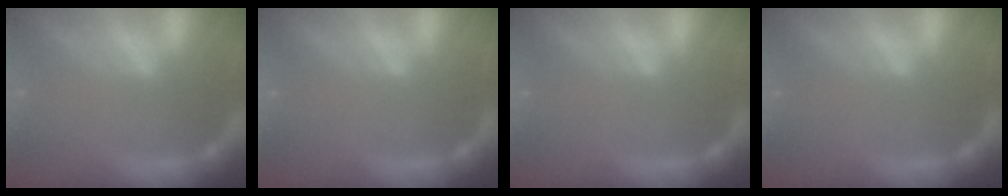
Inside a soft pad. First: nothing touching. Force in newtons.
{"total": 0.0}
{"total": 0.0}
{"total": 0.0}